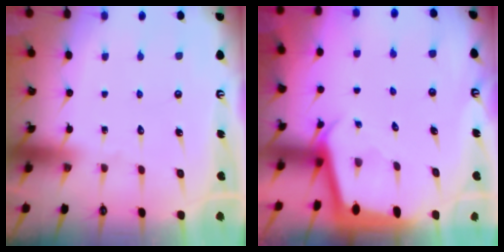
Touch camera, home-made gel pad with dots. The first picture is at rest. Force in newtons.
{"total": 2.0, "press": 2.0, "slide": 0.1}